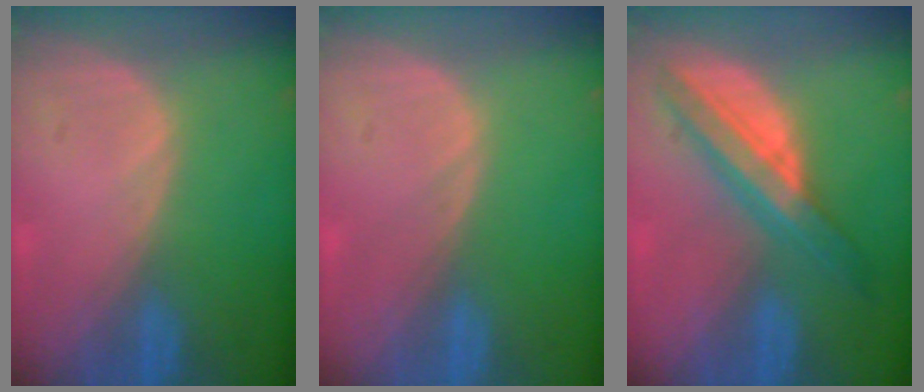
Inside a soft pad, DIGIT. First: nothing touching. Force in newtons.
{"total": 0.0}
{"total": 7.5, "press": 7.5, "slide": 0.4}